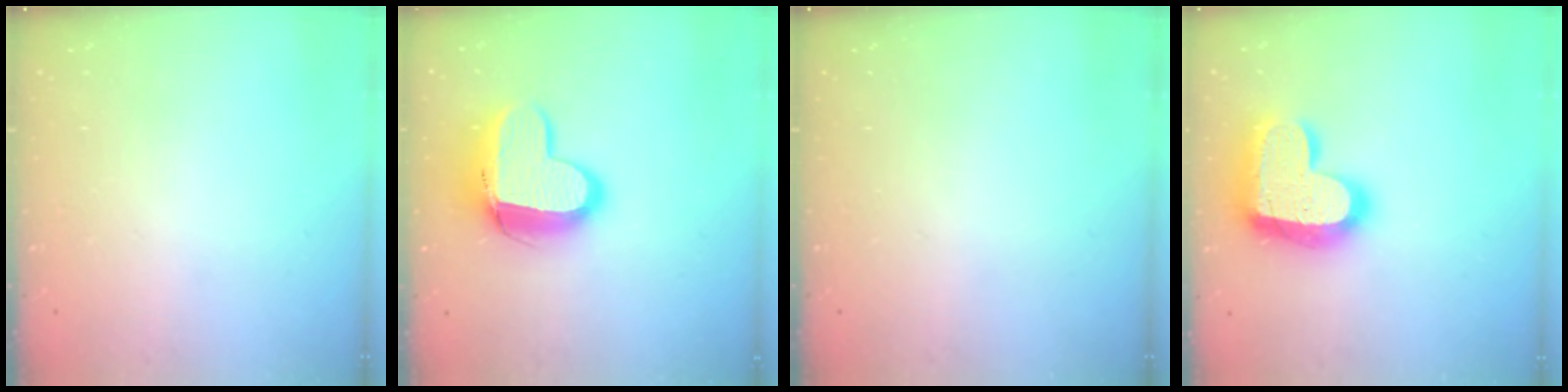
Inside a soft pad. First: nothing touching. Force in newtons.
{"total": 15.6, "press": 15.5, "slide": 1.5}
{"total": 0.0}
{"total": 22.1, "press": 22.0, "slide": 1.5}